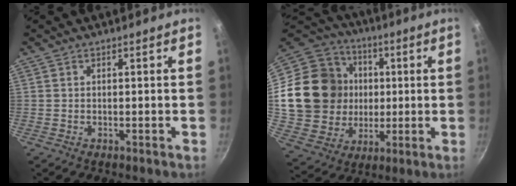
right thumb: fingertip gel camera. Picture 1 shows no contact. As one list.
[{"total": 25.1, "force": [2.0, 21.0, 13.6], "torque": [-0.242, 0.025, 0.050]}]